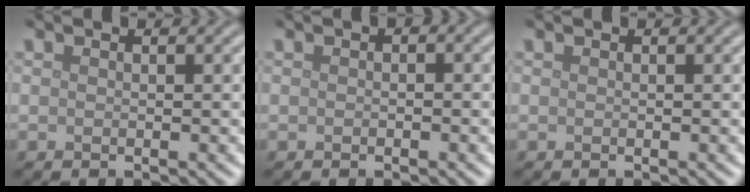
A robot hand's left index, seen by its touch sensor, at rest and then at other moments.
{"total": 0.9, "force": [0.0, 0.5, 0.8], "torque": [-0.010, 0.002, 0.001]}
{"total": 0.0}